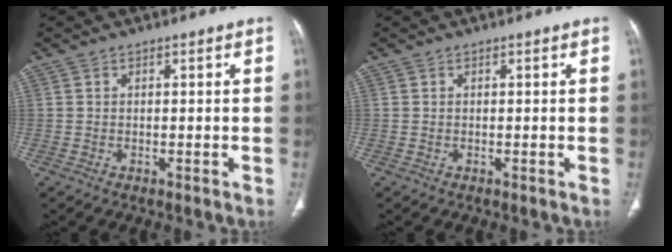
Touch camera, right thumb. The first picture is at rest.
{"total": 0.0}